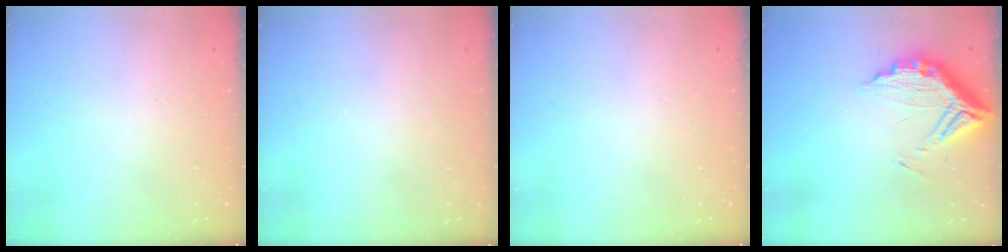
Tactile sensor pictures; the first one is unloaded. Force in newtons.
{"total": 3.2, "press": 3.2, "slide": 0.1}
{"total": 0.0}
{"total": 13.7, "press": 13.6, "slide": 1.3}